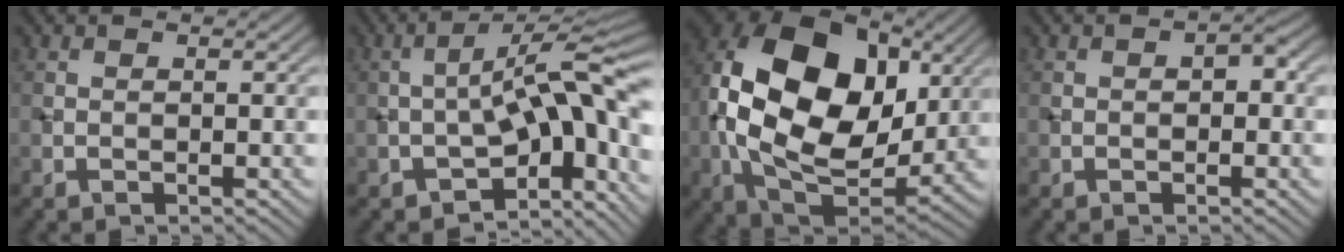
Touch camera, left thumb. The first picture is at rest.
{"total": 12.8, "force": [-3.4, 4.6, 11.4], "torque": [-0.161, 0.013, -0.061]}
{"total": 20.3, "force": [2.8, 13.8, 14.6], "torque": [-0.321, 0.004, 0.060]}
{"total": 1.7, "force": [-0.1, 0.9, 1.4], "torque": [-0.018, 0.004, -0.005]}